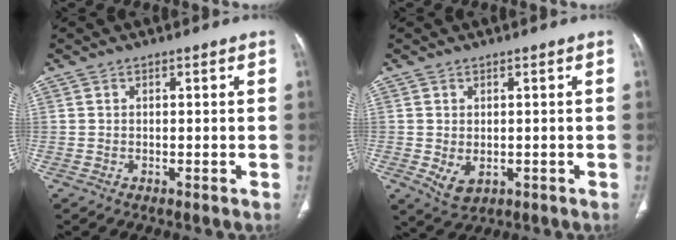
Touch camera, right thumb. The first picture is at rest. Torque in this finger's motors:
{"motor_torque": [-0.25, 0.31, 0.23, 0.37, 0.10]}